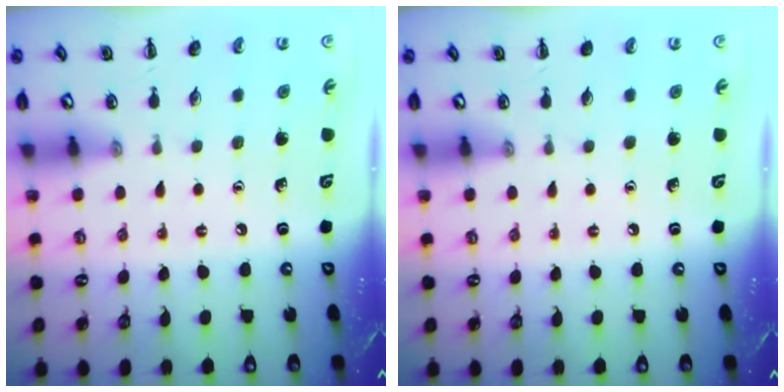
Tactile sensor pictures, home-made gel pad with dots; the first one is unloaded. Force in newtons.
{"total": 0.0}